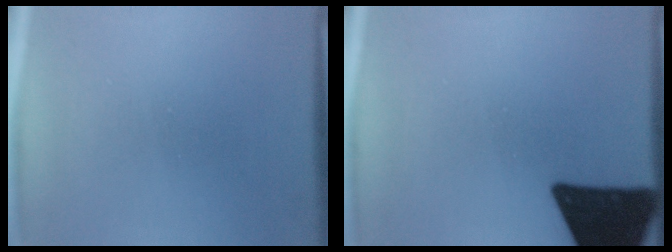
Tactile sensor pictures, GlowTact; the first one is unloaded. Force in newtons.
{"total": 17.3}